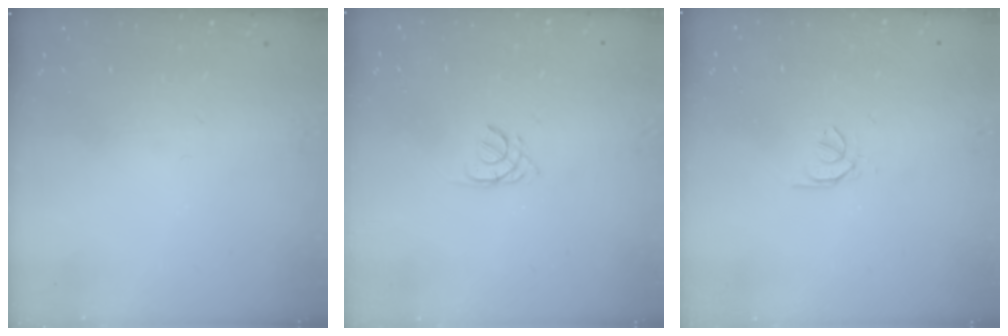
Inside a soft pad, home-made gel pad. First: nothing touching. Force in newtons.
{"total": 1.7, "press": 1.7, "slide": 0.3}
{"total": 0.5, "press": 0.4, "slide": 0.3}